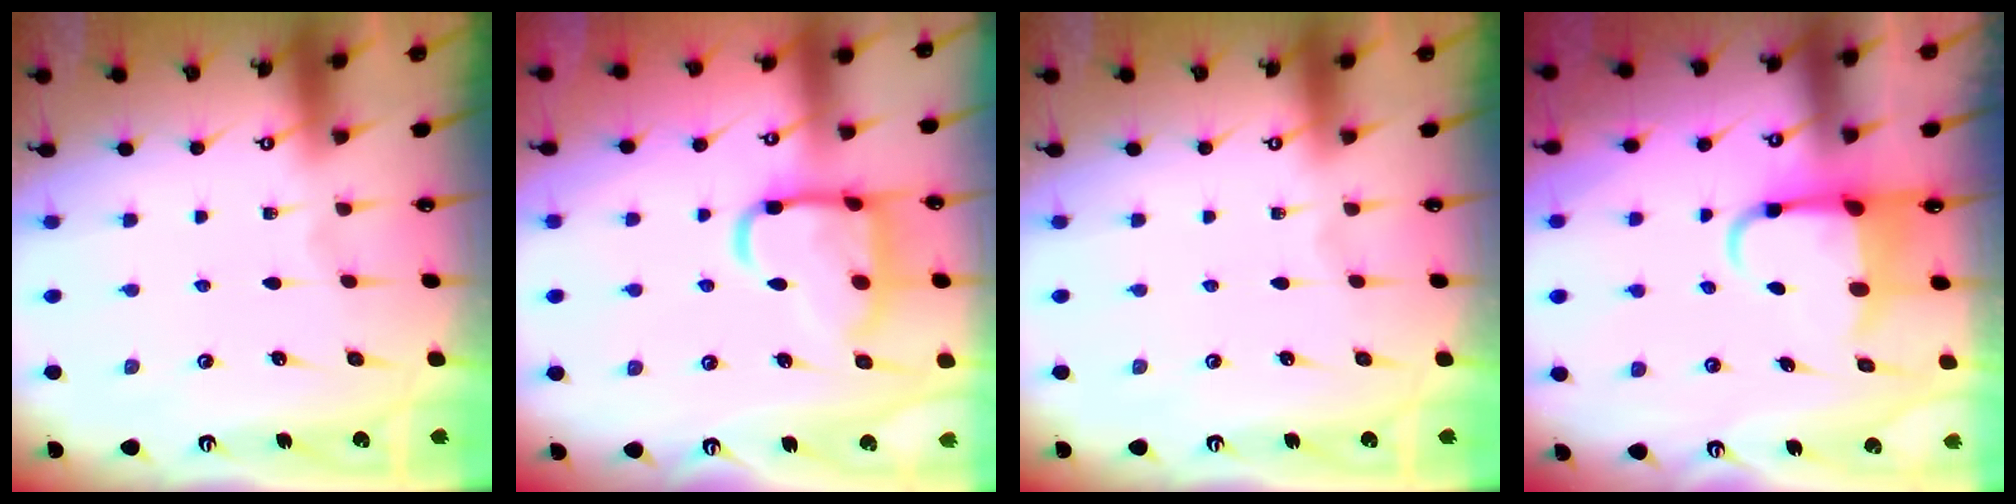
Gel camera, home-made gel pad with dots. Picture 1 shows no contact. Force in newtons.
{"total": 16.5, "press": 16.5, "slide": 1.3}
{"total": 0.0}
{"total": 5.7, "press": 5.6, "slide": 1.1}